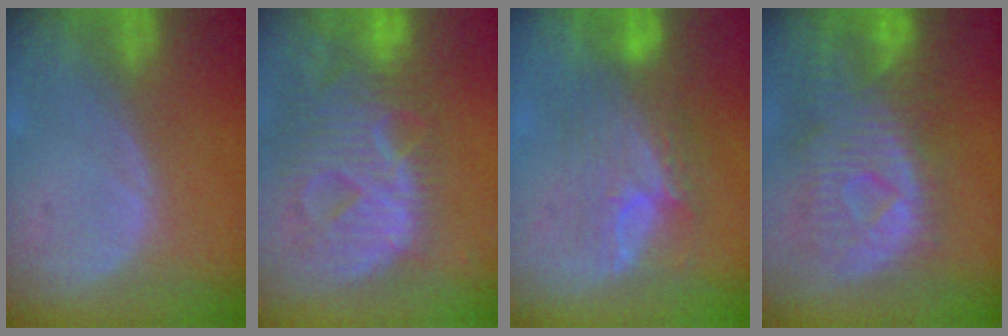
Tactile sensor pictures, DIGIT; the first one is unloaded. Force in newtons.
{"total": 13.1, "press": 11.2, "slide": 6.9}
{"total": 7.3, "press": 7.1, "slide": 1.3}
{"total": 11.4, "press": 9.9, "slide": 5.7}